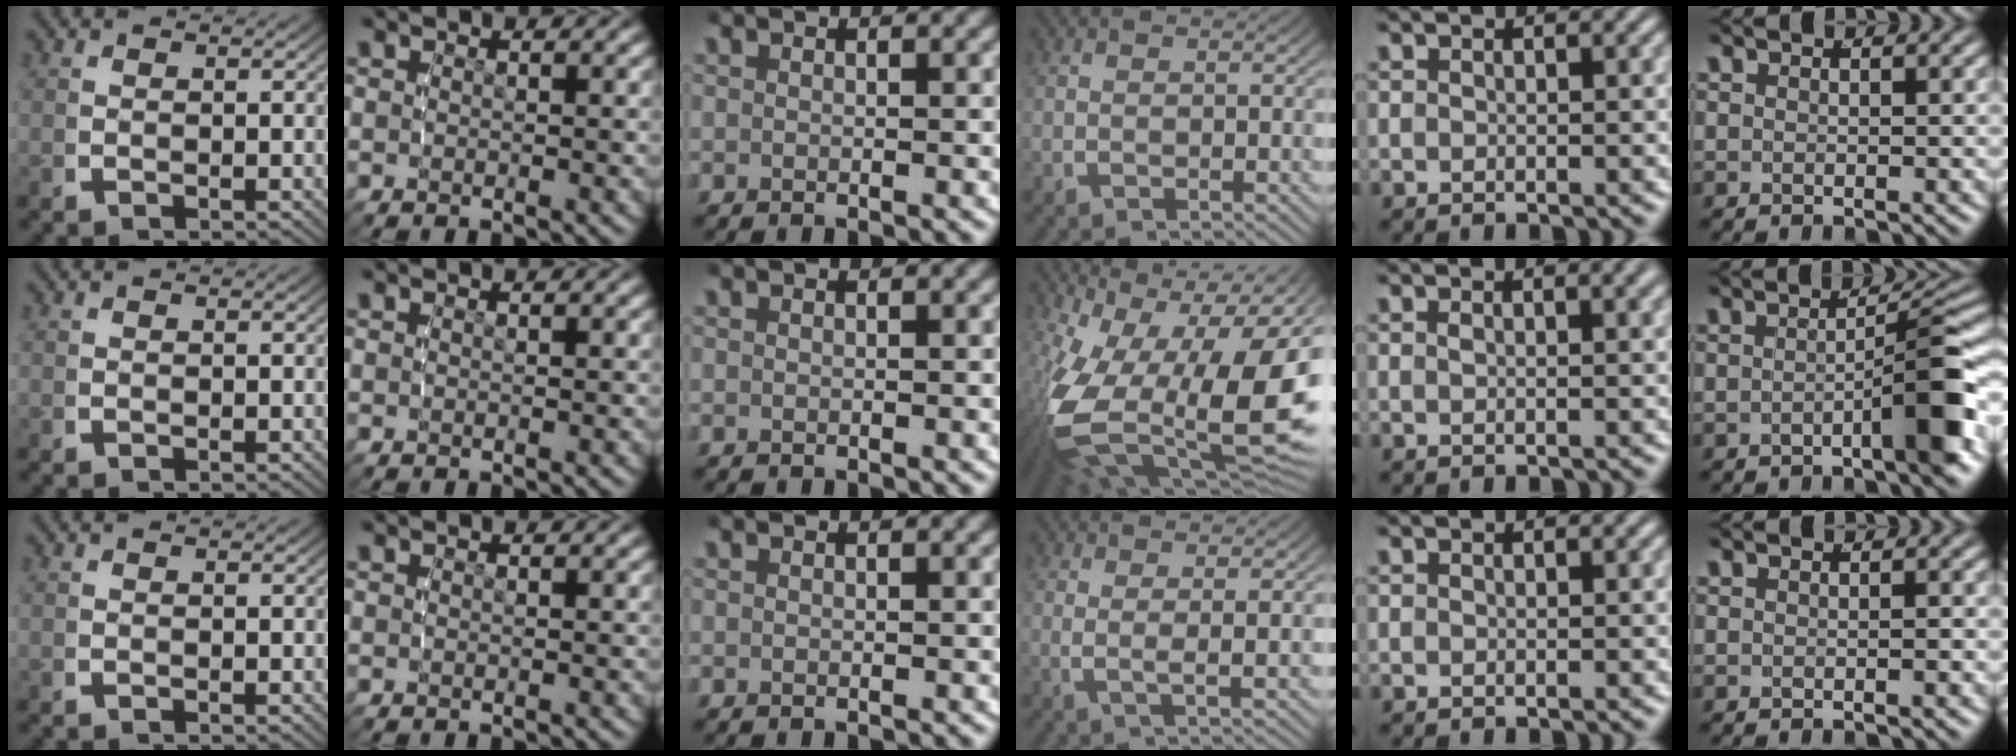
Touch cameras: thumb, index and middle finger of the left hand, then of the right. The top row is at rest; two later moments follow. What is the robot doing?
{"motion": "lift_and_place", "object": "button"}